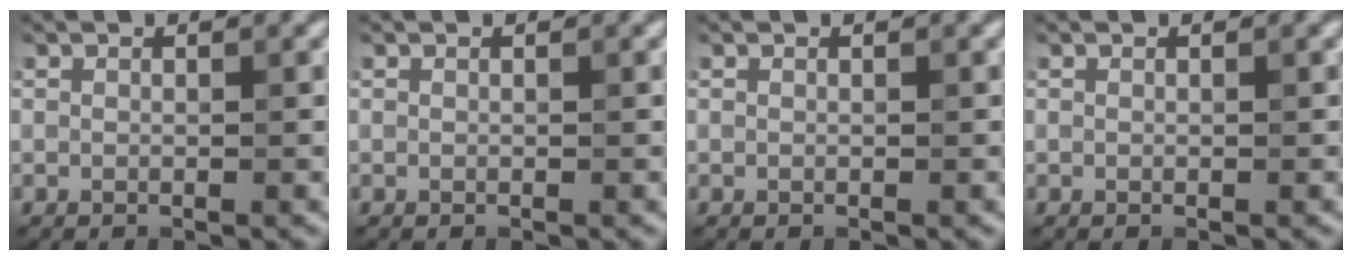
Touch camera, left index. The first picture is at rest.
{"total": 0.0}
{"total": 0.0}
{"total": 0.0}